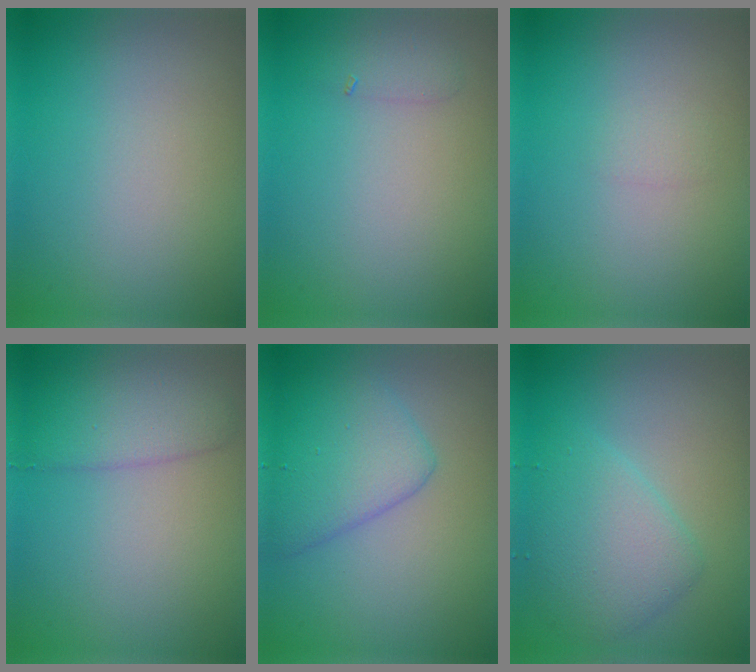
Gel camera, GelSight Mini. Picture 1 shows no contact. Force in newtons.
{"total": 1.0, "press": 1.0, "slide": 0.0}
{"total": 0.6, "press": 0.6, "slide": 0.1}
{"total": 2.9, "press": 2.9, "slide": 0.1}
{"total": 3.1, "press": 3.1, "slide": 0.1}
{"total": 4.1, "press": 4.1, "slide": 0.1}